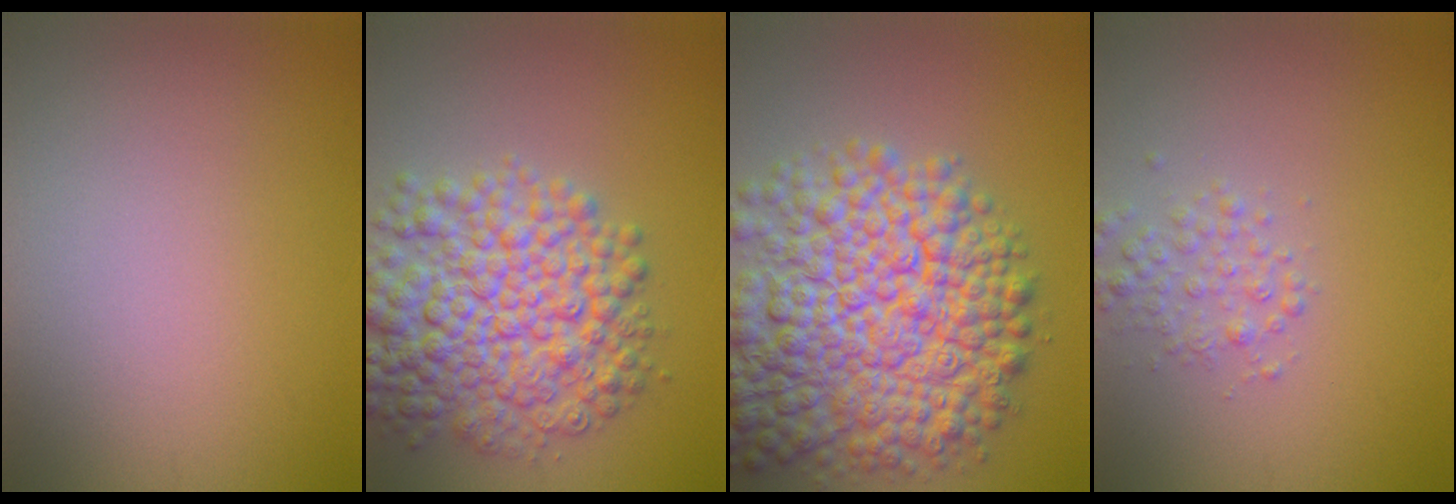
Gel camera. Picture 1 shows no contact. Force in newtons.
{"total": 9.1, "press": 9.1, "slide": 0.2}
{"total": 13.0, "press": 13.0, "slide": 0.5}
{"total": 2.0, "press": 2.0, "slide": 0.1}